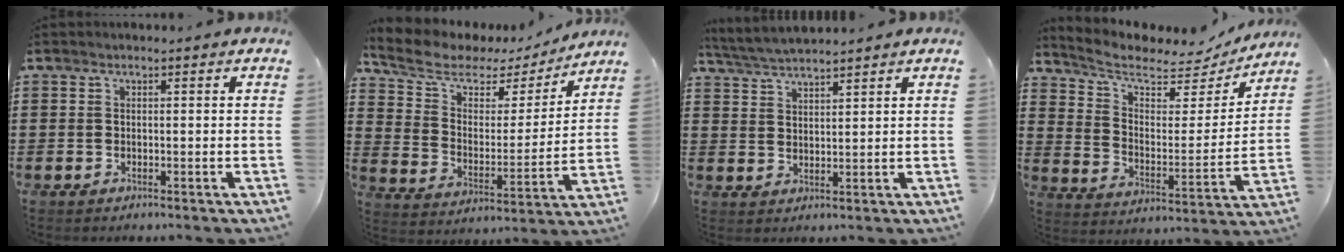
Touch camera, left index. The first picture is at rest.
{"total": 6.9, "force": [5.4, 3.3, 2.7], "torque": [-0.088, -0.031, 0.091]}
{"total": 3.7, "force": [3.6, 0.1, 1.0], "torque": [-0.031, -0.009, 0.064]}
{"total": 6.4, "force": [5.3, 2.5, 2.7], "torque": [-0.074, -0.038, 0.087]}